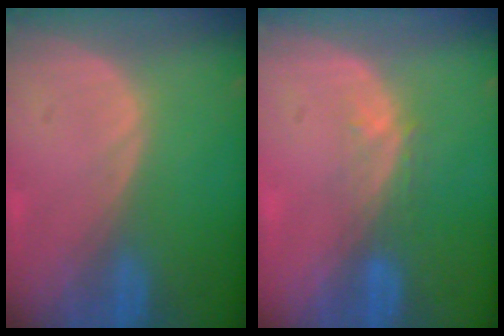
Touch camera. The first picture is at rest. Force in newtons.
{"total": 2.9, "press": 2.4, "slide": 1.7}